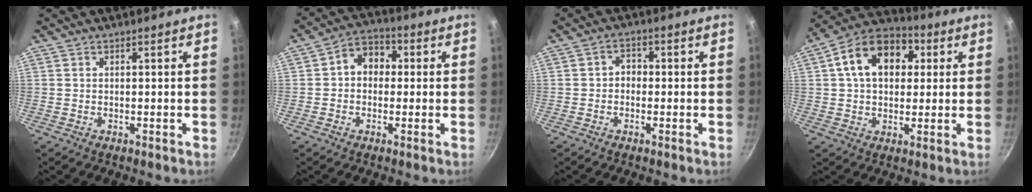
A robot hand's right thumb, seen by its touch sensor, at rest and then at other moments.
{"total": 7.0, "force": [0.6, 5.6, 4.2], "torque": [-0.025, 0.018, -0.007]}
{"total": 2.7, "force": [-0.4, 2.2, 1.5], "torque": [-0.008, 0.011, -0.012]}
{"total": 15.1, "force": [3.7, 10.6, 10.1], "torque": [-0.137, 0.021, 0.041]}